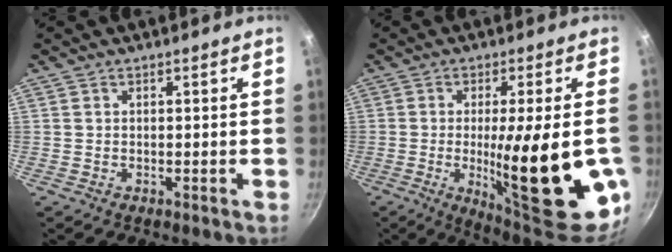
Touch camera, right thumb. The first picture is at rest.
{"total": 24.0, "force": [-4.7, 5.7, 22.9], "torque": [-0.306, -0.017, -0.054]}